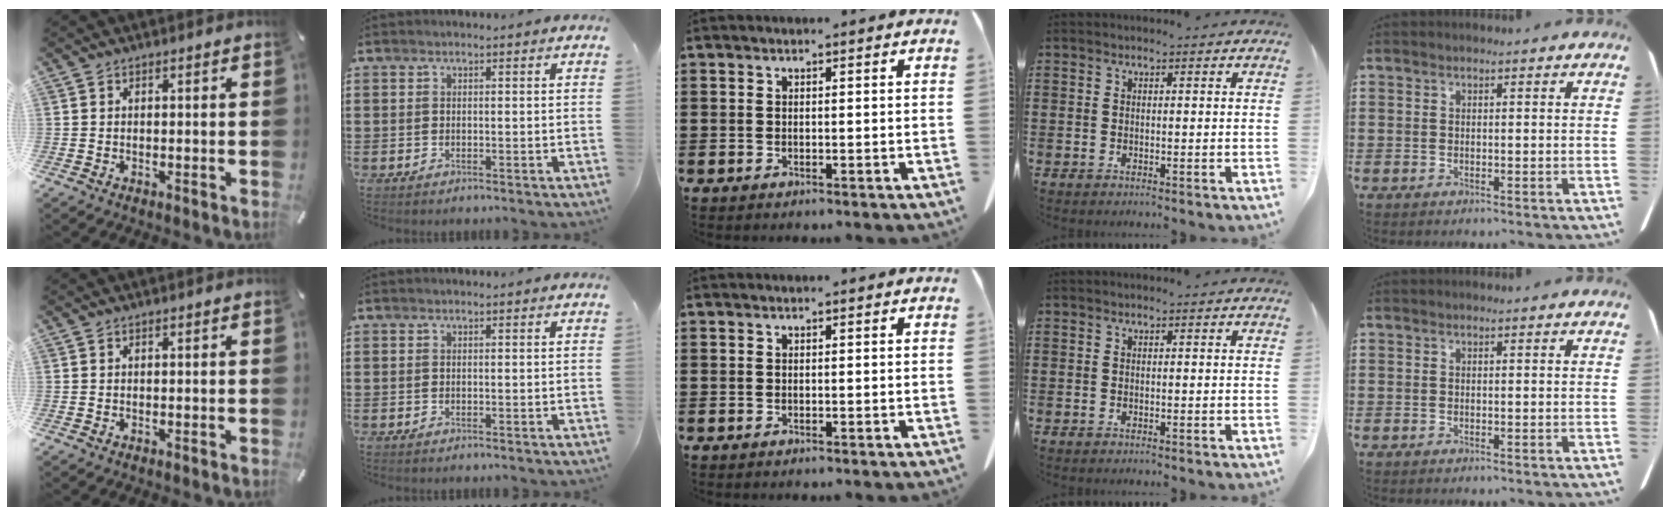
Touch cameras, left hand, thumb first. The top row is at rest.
{}